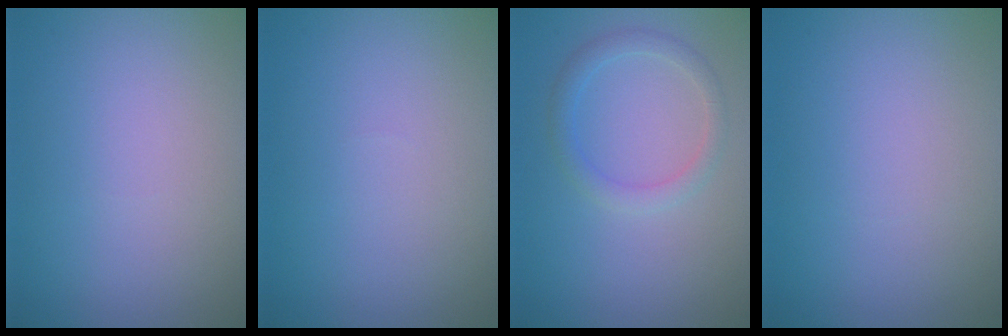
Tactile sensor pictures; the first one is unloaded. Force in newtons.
{"total": 0.0}
{"total": 1.9, "press": 1.9, "slide": 0.1}
{"total": 0.0}